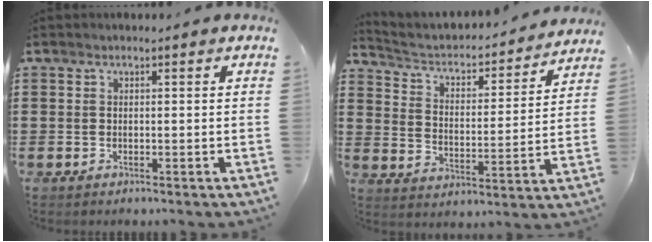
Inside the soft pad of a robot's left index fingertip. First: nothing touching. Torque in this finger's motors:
{"motor_torque": [1.10, 1.04, 0.41, 0.05]}